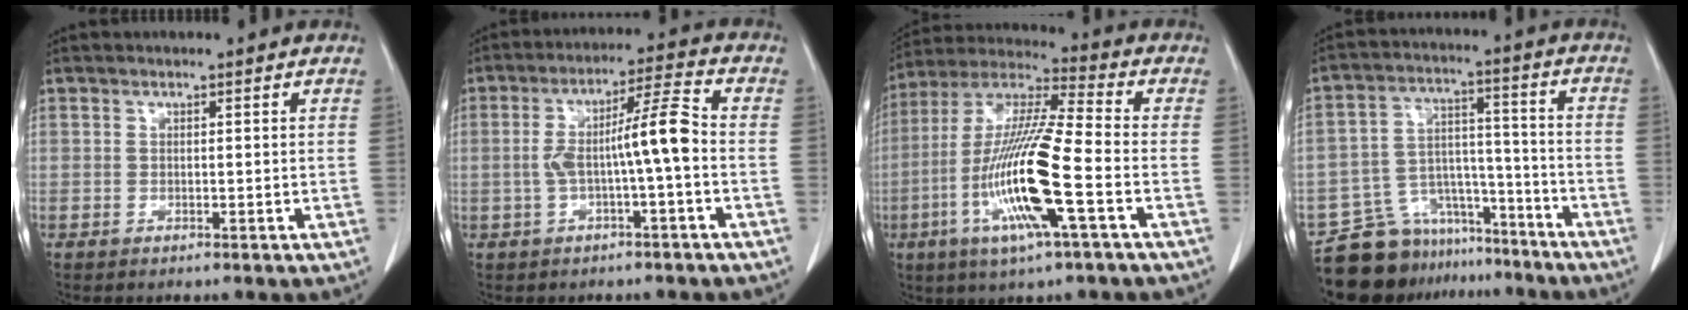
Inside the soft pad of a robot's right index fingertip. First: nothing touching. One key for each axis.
{"total": 8.1, "fx": -1.0, "fy": 0.3, "fz": 8.1, "tx": -0.146, "ty": 0.027, "tz": -0.018}
{"total": 17.0, "fx": -5.1, "fy": 0.9, "fz": 16.2, "tx": -0.333, "ty": -0.015, "tz": -0.100}
{"total": 13.4, "fx": -11.4, "fy": 6.5, "fz": 2.4, "tx": -0.035, "ty": 0.047, "tz": -0.187}